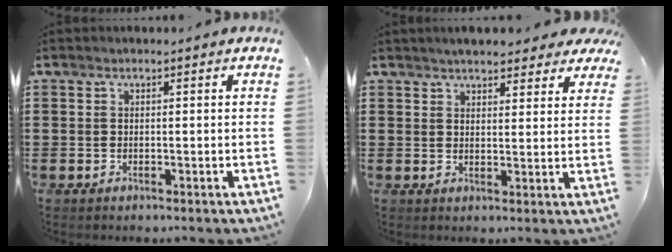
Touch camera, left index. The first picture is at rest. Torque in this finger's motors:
{"motor_torque": [2.14, 0.00, 0.54, 0.00]}